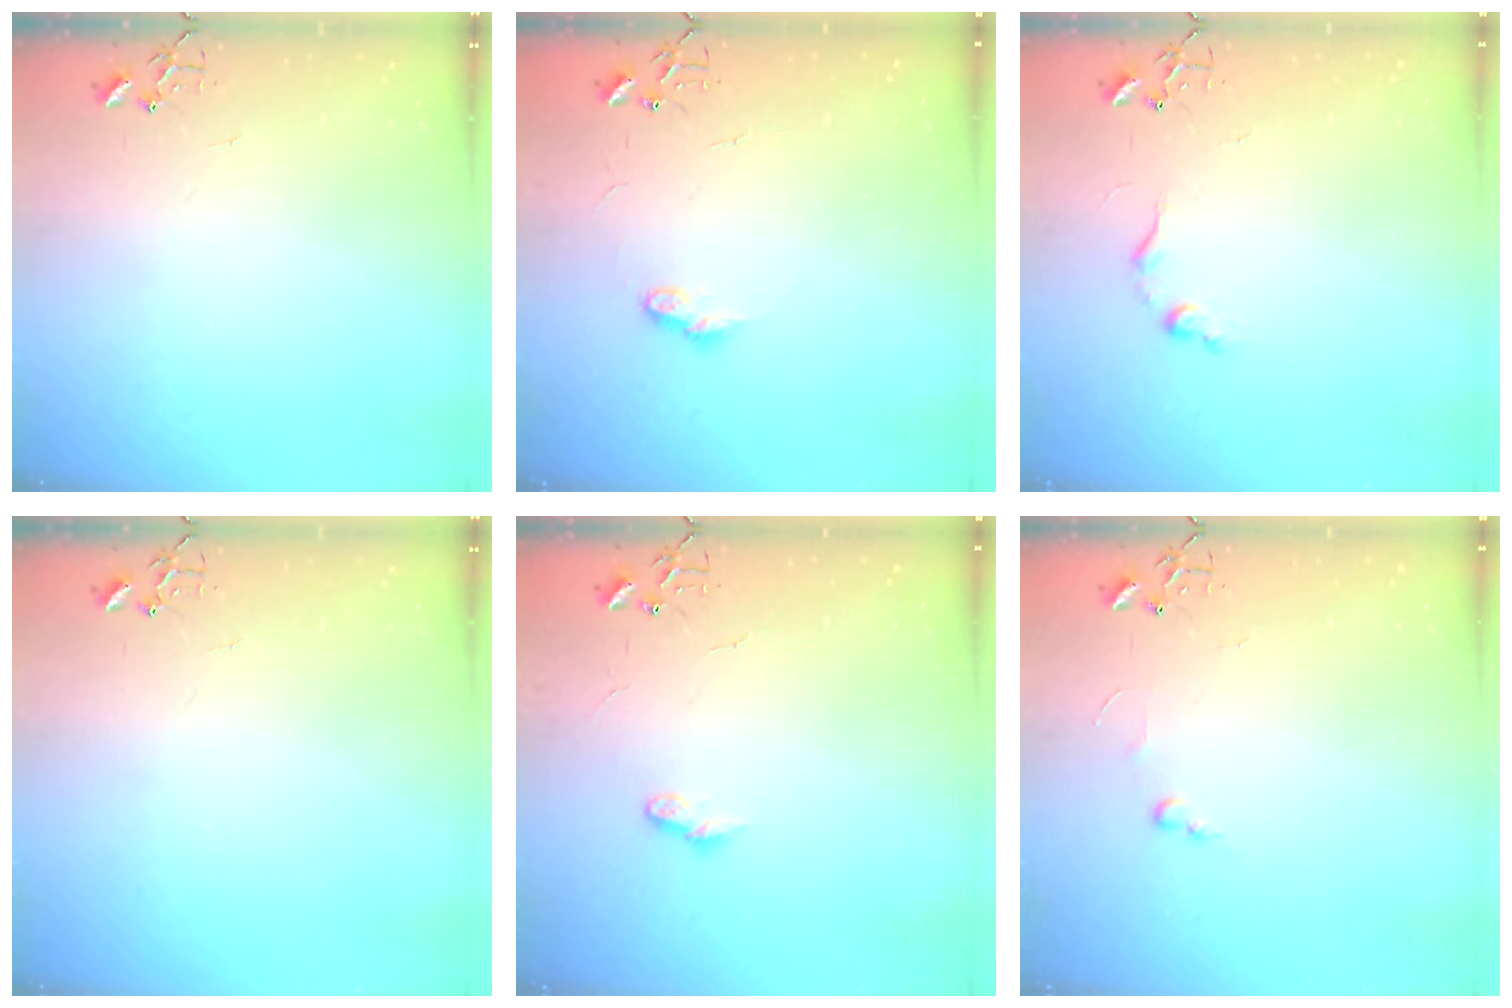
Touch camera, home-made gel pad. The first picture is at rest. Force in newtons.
{"total": 6.8, "press": 6.8, "slide": 0.7}
{"total": 6.7, "press": 6.6, "slide": 0.9}
{"total": 0.0}
{"total": 6.1, "press": 6.1, "slide": 0.6}
{"total": 2.7, "press": 2.7, "slide": 0.4}